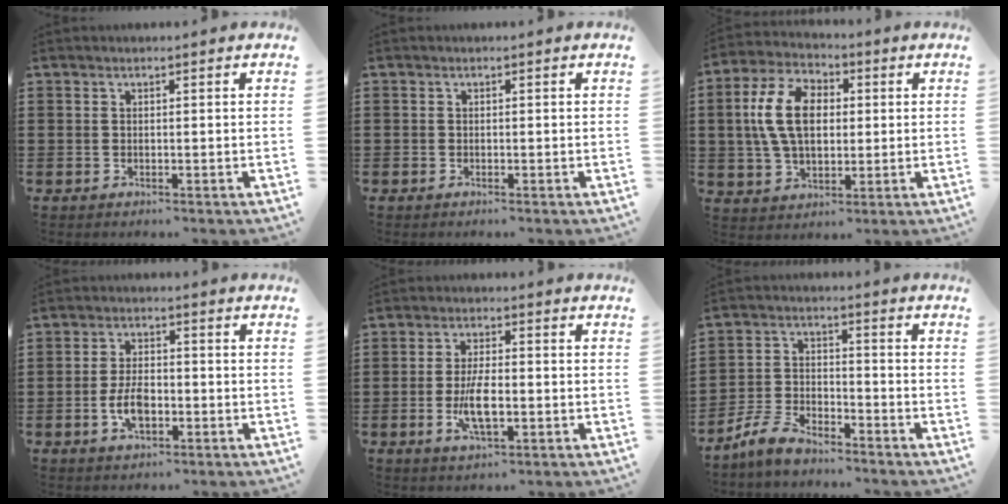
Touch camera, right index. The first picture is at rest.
{"total": 0.0}
{"total": 10.7, "force": [1.3, 6.5, 8.4], "torque": [-0.200, 0.013, 0.017]}
{"total": 5.4, "force": [-1.6, 2.7, 4.3], "torque": [-0.105, -0.004, -0.033]}
{"total": 6.5, "force": [-1.5, 2.2, 5.9], "torque": [-0.128, -0.010, -0.030]}
{"total": 6.5, "force": [-5.8, 1.5, 2.4], "torque": [-0.067, 0.002, -0.117]}